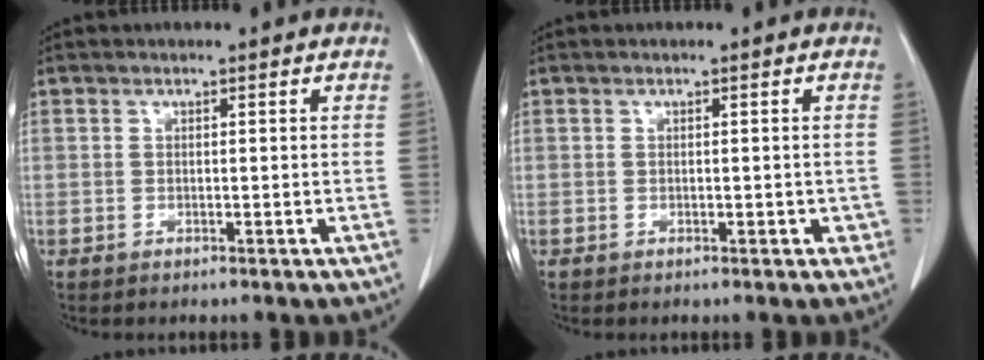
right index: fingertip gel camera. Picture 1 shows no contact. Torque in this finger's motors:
{"motor_torque": [-0.18, 0.13, -0.08, -0.01]}